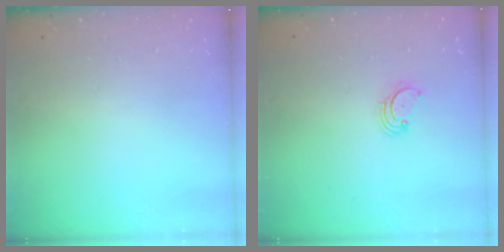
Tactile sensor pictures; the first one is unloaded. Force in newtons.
{"total": 2.7, "press": 2.7, "slide": 0.3}